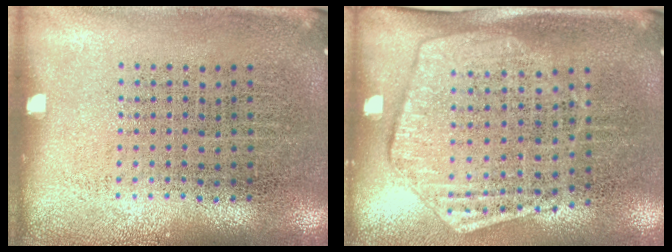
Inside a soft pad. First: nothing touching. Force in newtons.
{"total": 1.8, "press": 1.5, "slide": 0.8}